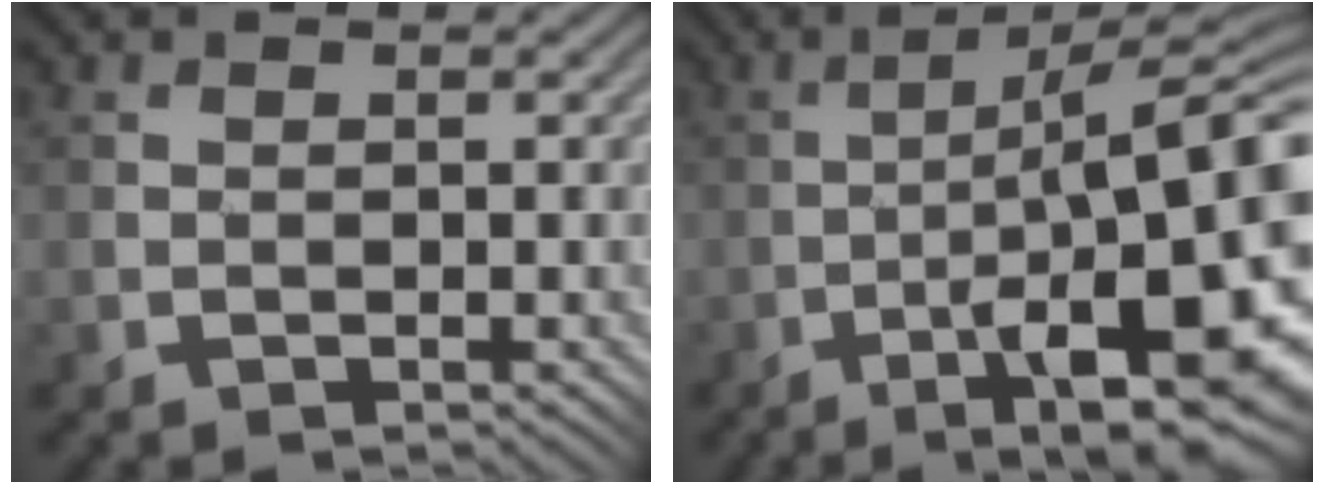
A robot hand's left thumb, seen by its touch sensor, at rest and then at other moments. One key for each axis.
{"total": 15.3, "fx": -4.9, "fy": 3.0, "fz": 14.2, "tx": -0.200, "ty": 0.010, "tz": -0.067}